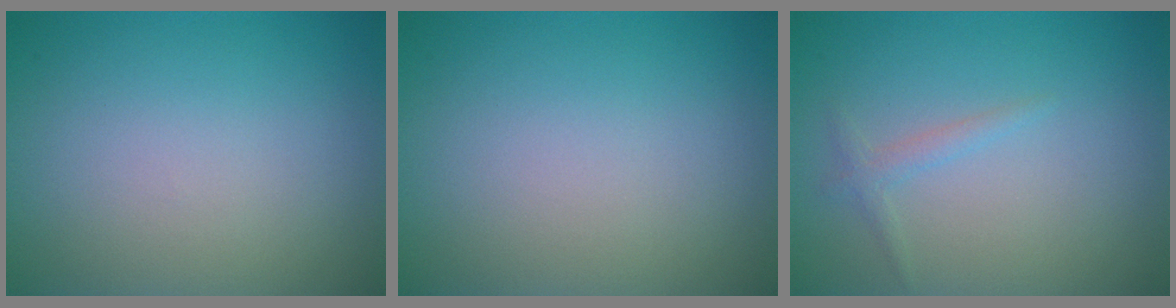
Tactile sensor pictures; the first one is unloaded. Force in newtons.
{"total": 0.0}
{"total": 1.1, "press": 1.1, "slide": 0.1}